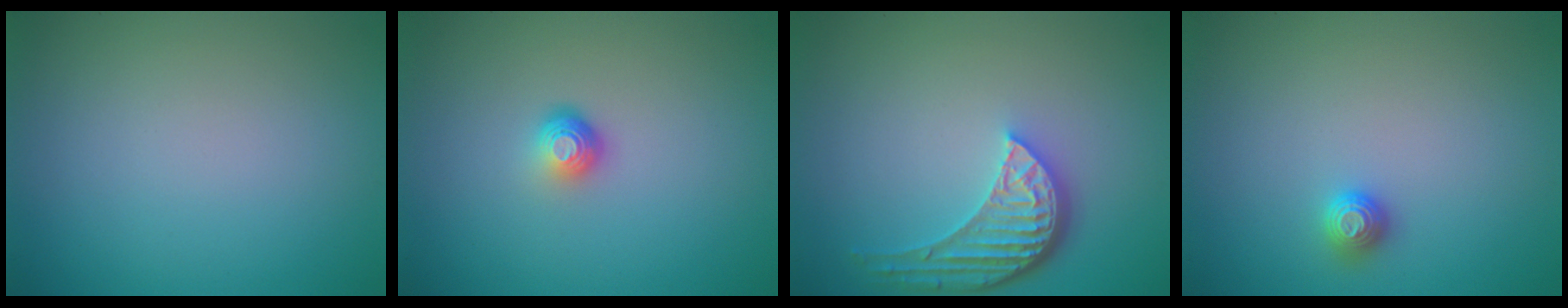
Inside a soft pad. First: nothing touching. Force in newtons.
{"total": 1.7, "press": 1.2, "slide": 1.3}
{"total": 4.8, "press": 3.7, "slide": 3.0}
{"total": 1.1, "press": 1.1, "slide": 0.2}